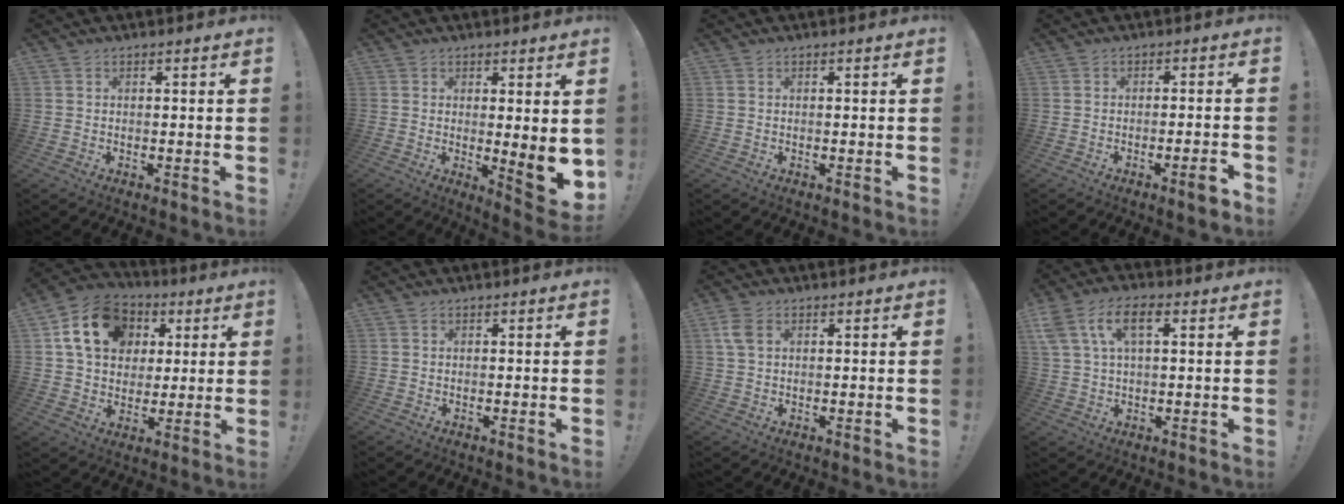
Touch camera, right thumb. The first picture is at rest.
{"total": 7.1, "force": [0.5, 1.7, 6.9], "torque": [-0.071, -0.028, 0.013]}
{"total": 0.0}
{"total": 4.3, "force": [-2.4, 0.2, 3.6], "torque": [-0.054, 0.005, -0.037]}
{"total": 17.0, "force": [5.9, 13.1, 9.0], "torque": [-0.127, -0.011, 0.115]}
{"total": 0.0}
{"total": 4.0, "force": [1.4, 2.2, 3.0], "torque": [-0.062, 0.001, 0.024]}
{"total": 9.7, "force": [3.8, 5.0, 7.4], "torque": [-0.137, 0.006, 0.071]}